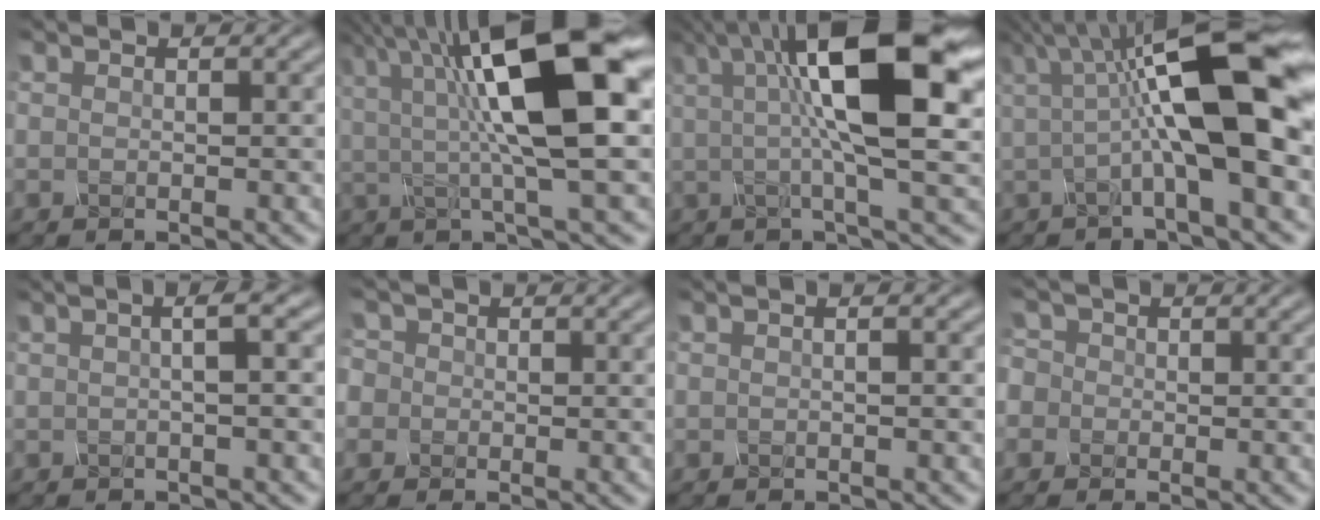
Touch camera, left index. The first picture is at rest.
{"total": 13.7, "force": [3.4, 3.7, 12.8], "torque": [-0.202, 0.016, 0.050]}
{"total": 12.0, "force": [3.3, 2.7, 11.2], "torque": [-0.171, 0.015, 0.051]}
{"total": 11.6, "force": [1.7, 2.7, 11.2], "torque": [-0.175, 0.017, 0.021]}
{"total": 2.9, "force": [0.5, 0.8, 2.7], "torque": [-0.031, 0.015, -0.002]}
{"total": 4.0, "force": [0.3, 3.7, 1.5], "torque": [-0.025, 0.034, -0.029]}
{"total": 1.1, "force": [0.3, 0.3, 1.0], "torque": [-0.017, 0.001, -0.002]}
{"total": 3.9, "force": [-0.2, 3.7, 1.3], "torque": [-0.021, 0.030, -0.043]}